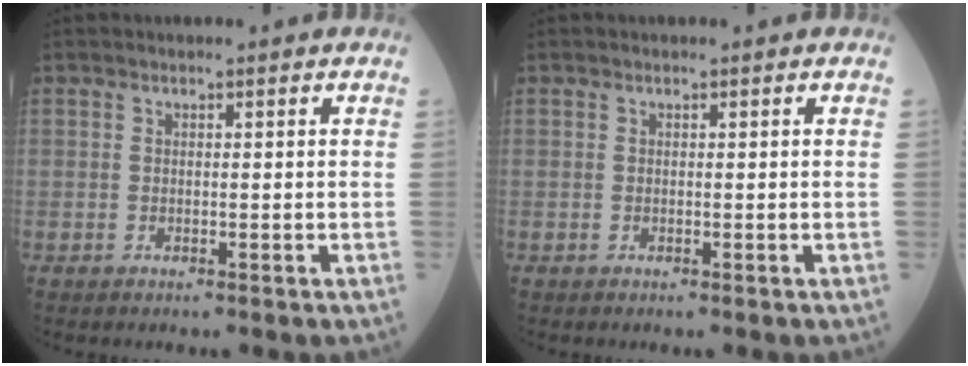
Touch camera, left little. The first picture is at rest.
{"total": 0.0}